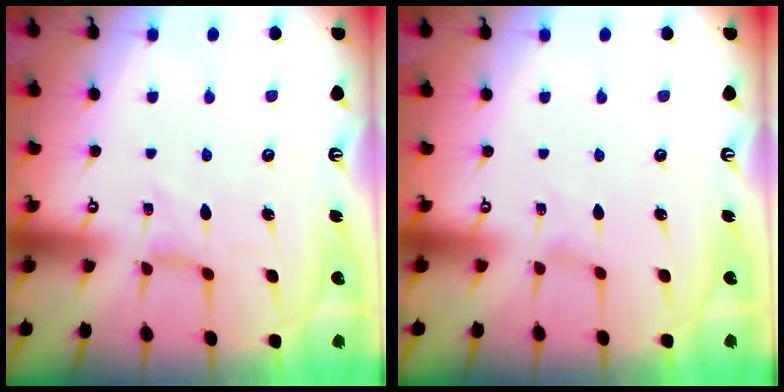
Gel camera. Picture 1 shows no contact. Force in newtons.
{"total": 0.0}